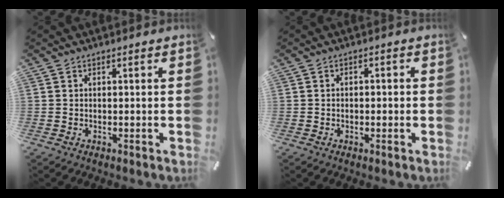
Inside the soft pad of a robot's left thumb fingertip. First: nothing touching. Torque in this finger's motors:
{"motor_torque": [-0.26, -0.20, -0.05, 0.09, -0.09]}